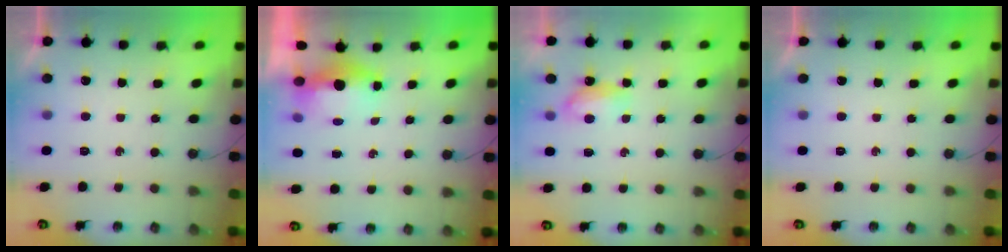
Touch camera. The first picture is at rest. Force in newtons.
{"total": 12.8, "press": 6.2, "slide": 11.2}
{"total": 5.6, "press": 5.5, "slide": 0.7}
{"total": 0.0}